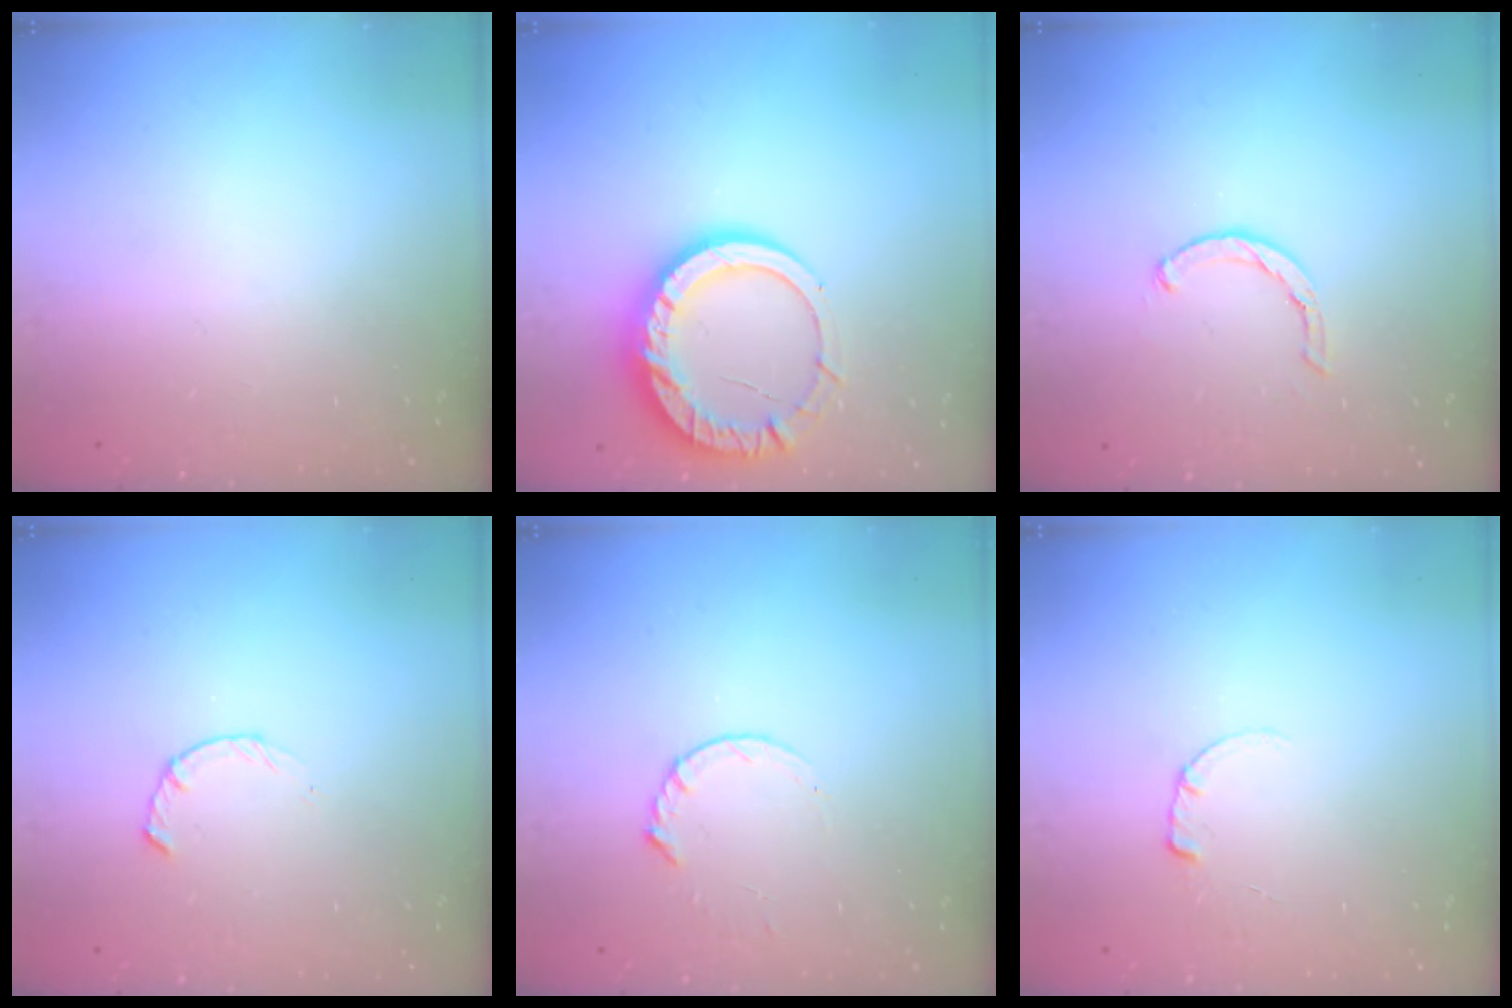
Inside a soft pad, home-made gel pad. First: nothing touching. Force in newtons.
{"total": 14.0, "press": 13.9, "slide": 1.4}
{"total": 1.4, "press": 1.3, "slide": 0.3}
{"total": 2.3, "press": 2.2, "slide": 0.4}
{"total": 4.2, "press": 4.2, "slide": 0.5}
{"total": 0.6, "press": 0.6, "slide": 0.1}